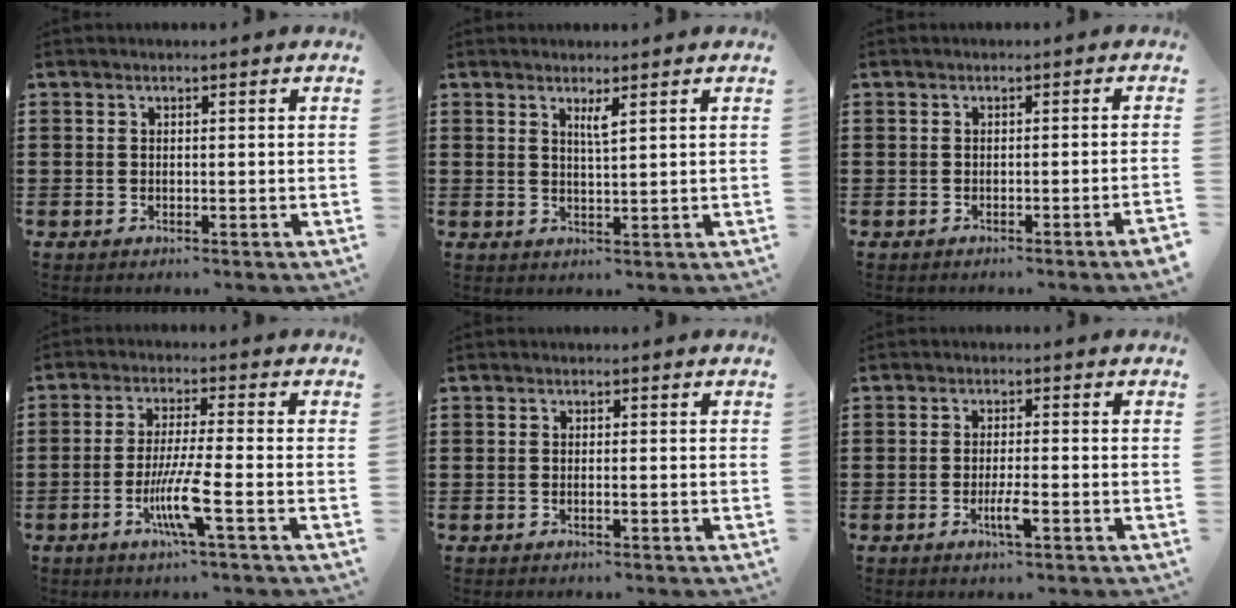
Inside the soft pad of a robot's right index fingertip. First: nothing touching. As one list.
[{"total": 2.0, "force": [1.3, 0.0, 1.5], "torque": [-0.025, -0.005, 0.019]}, {"total": 1.2, "force": [-0.9, -0.3, 0.7], "torque": [-0.013, -0.003, -0.017]}, {"total": 7.5, "force": [-2.8, 0.1, 6.9], "torque": [-0.142, -0.019, -0.056]}, {"total": 0.6, "force": [-0.2, 0.0, 0.5], "torque": [-0.009, -0.003, -0.004]}, {"total": 3.3, "force": [-1.4, 0.3, 3.0], "torque": [-0.058, -0.006, -0.026]}]